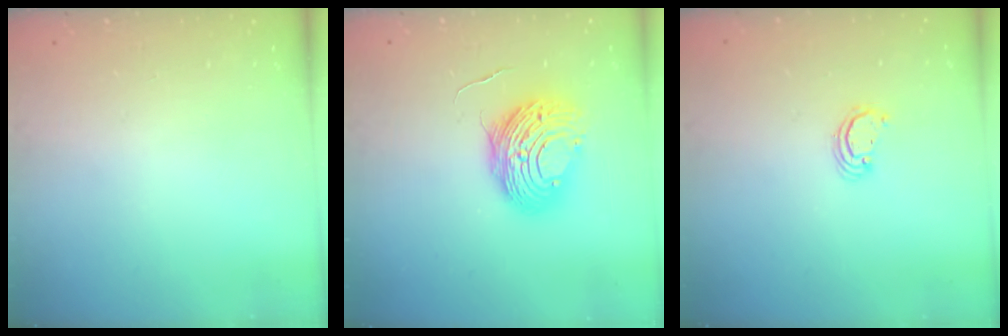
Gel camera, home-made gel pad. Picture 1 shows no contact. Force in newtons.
{"total": 12.2, "press": 12.2, "slide": 1.4}
{"total": 2.2, "press": 2.2, "slide": 0.2}